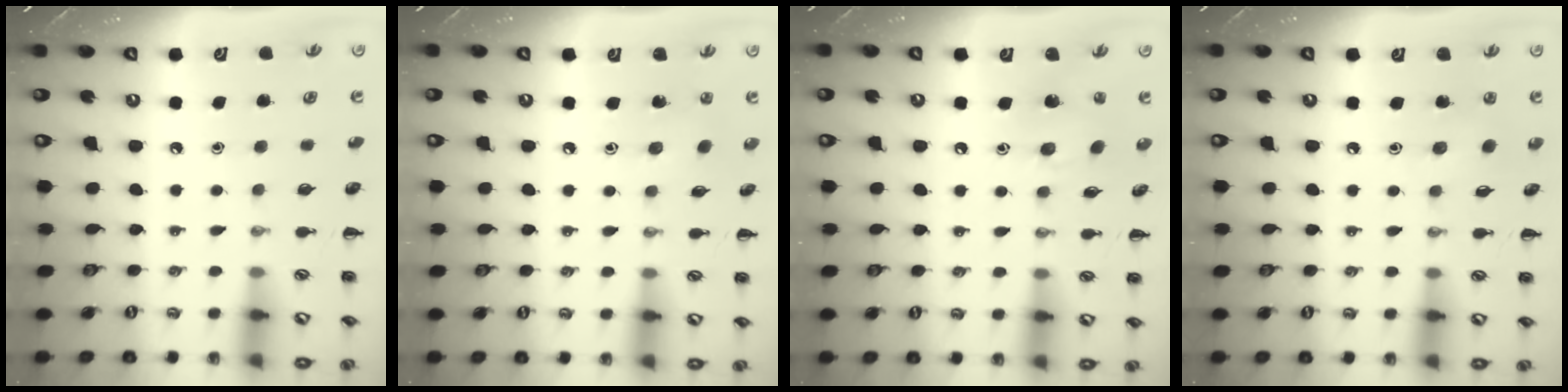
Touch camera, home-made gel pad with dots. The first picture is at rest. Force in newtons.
{"total": 2.5, "press": 2.4, "slide": 0.7}
{"total": 5.6, "press": 5.6, "slide": 0.7}
{"total": 2.4, "press": 2.2, "slide": 0.9}